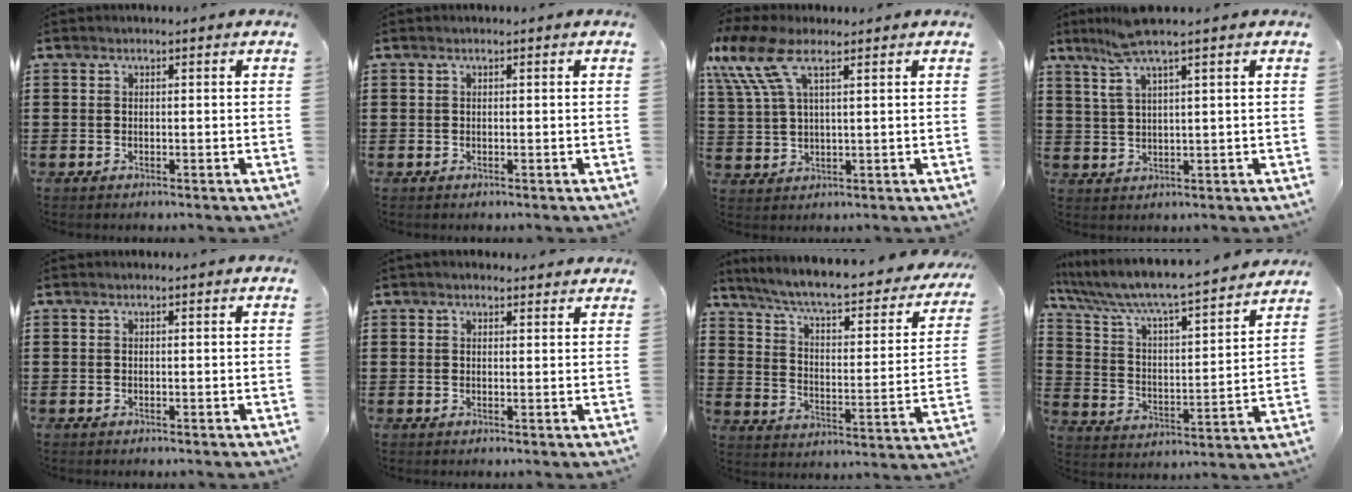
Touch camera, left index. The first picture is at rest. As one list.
[{"total": 0.0}, {"total": 8.9, "force": [4.9, 3.5, 6.6], "torque": [-0.162, 0.000, 0.086]}, {"total": 5.9, "force": [4.0, 0.0, 4.4], "torque": [-0.103, -0.006, 0.069]}, {"total": 0.0}, {"total": 1.6, "force": [1.5, 0.4, 0.3], "torque": [-0.009, 0.003, 0.031]}, {"total": 6.7, "force": [5.6, 0.5, 3.6], "torque": [-0.095, -0.044, 0.091]}, {"total": 6.5, "force": [5.9, 0.2, 2.7], "torque": [-0.083, -0.053, 0.091]}]